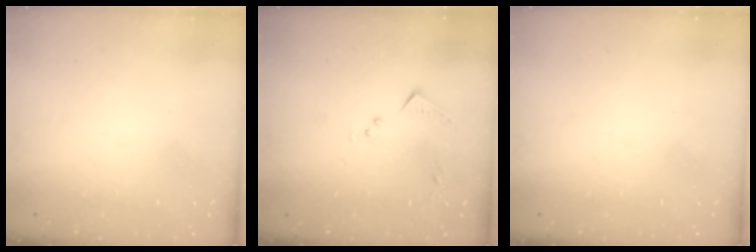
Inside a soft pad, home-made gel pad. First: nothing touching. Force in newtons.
{"total": 6.2, "press": 6.1, "slide": 0.7}
{"total": 0.0}